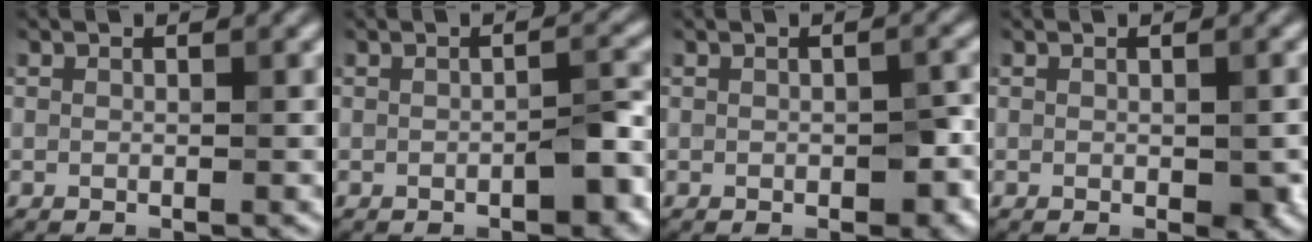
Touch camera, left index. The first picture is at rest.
{"total": 2.9, "force": [-1.3, 1.1, 2.4], "torque": [-0.033, 0.007, -0.018]}
{"total": 2.6, "force": [-0.6, 1.5, 2.0], "torque": [-0.028, -0.006, -0.004]}
{"total": 1.7, "force": [-0.2, 0.9, 1.4], "torque": [-0.017, -0.005, 0.001]}